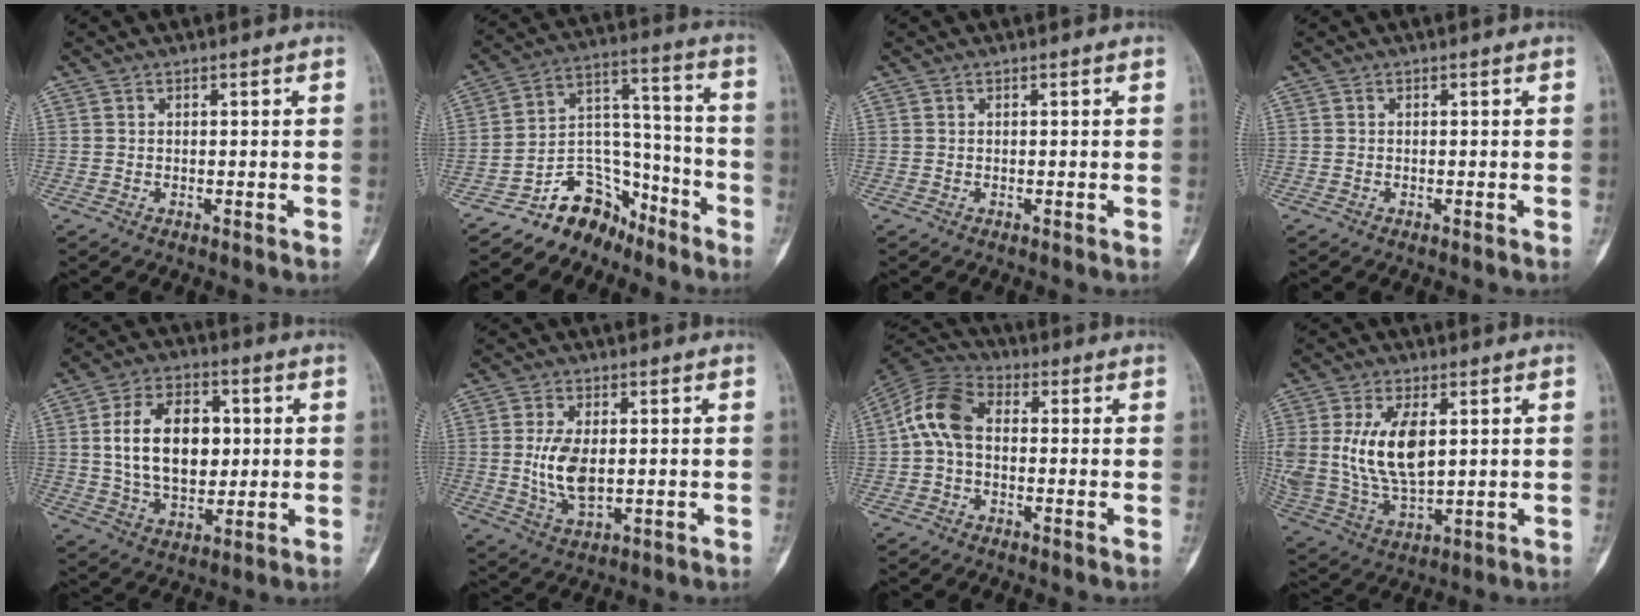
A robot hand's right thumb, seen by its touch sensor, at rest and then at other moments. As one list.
[{"total": 12.0, "force": [-9.4, 7.1, 2.7], "torque": [-0.009, 0.129, -0.166]}, {"total": 0.0}, {"total": 0.0}, {"total": 15.7, "force": [2.1, 10.1, 11.9], "torque": [-0.171, -0.002, 0.039]}, {"total": 11.5, "force": [0.5, 6.4, 9.6], "torque": [-0.179, -0.013, 0.023]}, {"total": 9.8, "force": [0.1, 6.4, 7.4], "torque": [-0.140, 0.027, -0.014]}, {"total": 14.8, "force": [3.0, 7.8, 12.2], "torque": [-0.243, -0.015, 0.071]}]